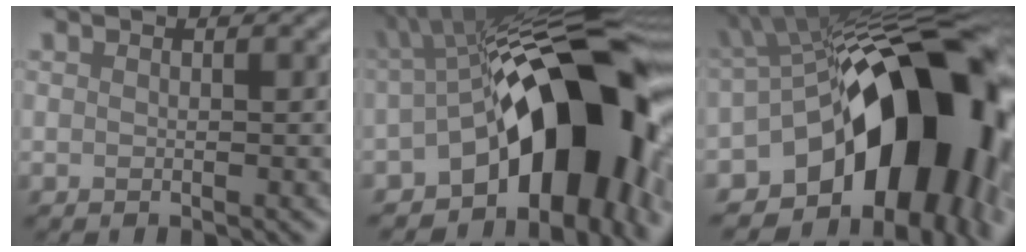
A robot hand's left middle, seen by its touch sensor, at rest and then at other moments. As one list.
[{"total": 15.0, "force": [-4.1, 6.8, 12.8], "torque": [-0.153, 0.024, -0.044]}, {"total": 15.5, "force": [-5.1, 8.5, 11.9], "torque": [-0.144, 0.005, -0.060]}]